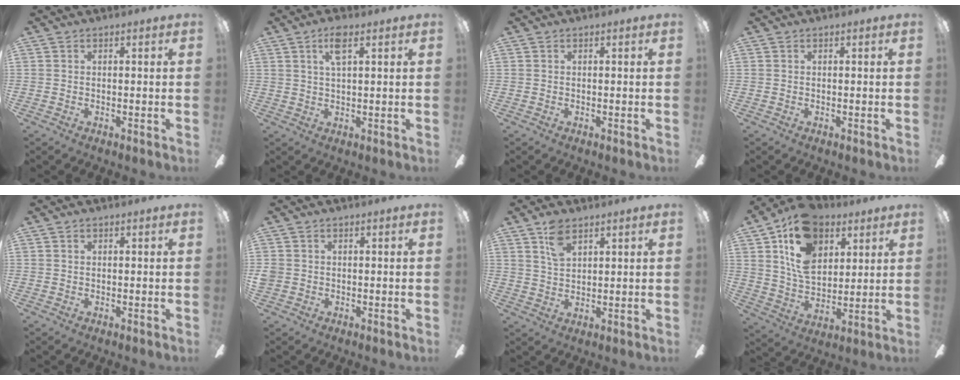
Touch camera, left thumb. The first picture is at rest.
{"total": 5.1, "force": [2.7, 1.6, 4.0], "torque": [-0.079, 0.002, 0.044]}
{"total": 0.0}
{"total": 0.0}
{"total": 0.8, "force": [0.3, 0.6, 0.4], "torque": [-0.010, 0.005, 0.006]}
{"total": 1.7, "force": [0.0, 1.6, 0.5], "torque": [-0.009, 0.005, -0.002]}
{"total": 6.0, "force": [3.7, 3.0, 3.6], "torque": [-0.073, 0.000, 0.069]}
{"total": 17.2, "force": [8.9, 11.4, 9.3], "torque": [-0.176, -0.027, 0.167]}